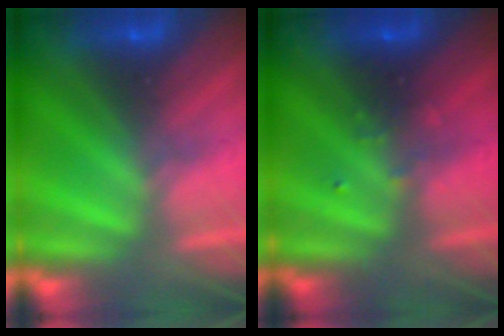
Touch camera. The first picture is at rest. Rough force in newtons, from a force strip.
{"total": 2.4}